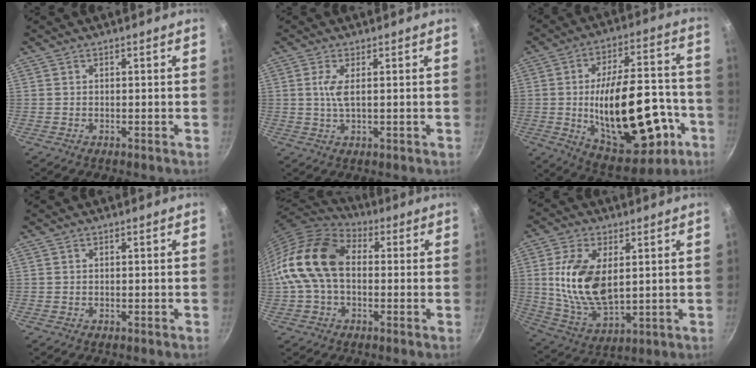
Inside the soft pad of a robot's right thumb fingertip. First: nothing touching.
{"total": 3.5, "force": [0.6, 0.9, 3.4], "torque": [-0.078, -0.001, 0.014]}
{"total": 27.1, "force": [-6.5, 13.3, 22.7], "torque": [-0.319, 0.042, -0.066]}
{"total": 0.0}
{"total": 16.7, "force": [0.2, 11.5, 12.1], "torque": [-0.217, 0.038, -0.013]}
{"total": 15.1, "force": [2.6, 8.2, 12.4], "torque": [-0.231, -0.018, 0.058]}